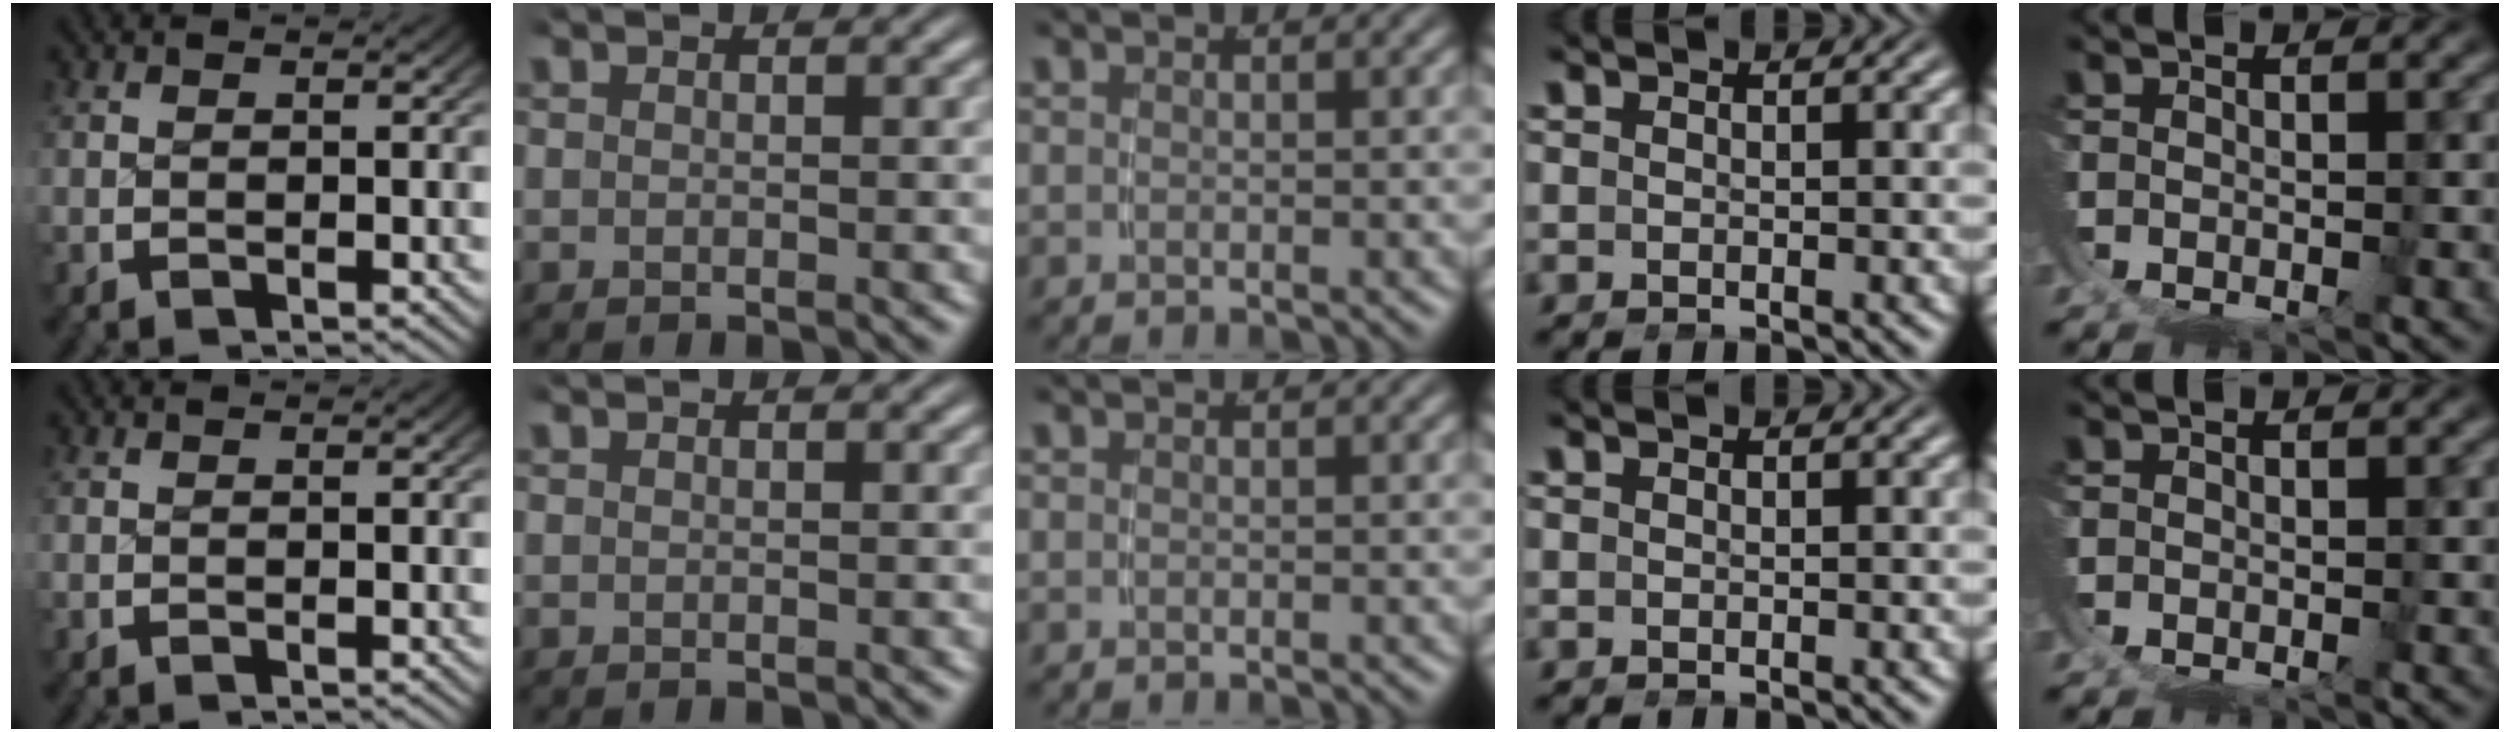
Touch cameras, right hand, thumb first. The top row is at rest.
{}